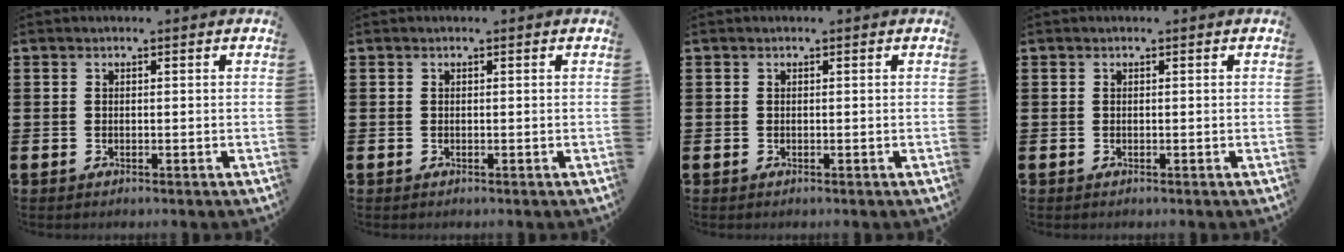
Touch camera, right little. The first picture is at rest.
{"total": 0.0}
{"total": 0.0}
{"total": 0.0}